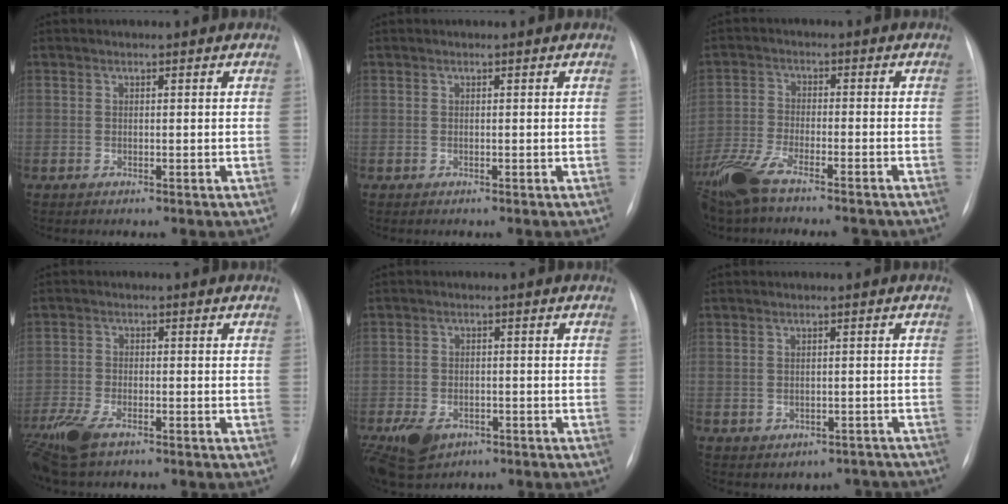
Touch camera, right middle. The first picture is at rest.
{"total": 0.0}
{"total": 12.7, "force": [-10.1, 2.7, 7.2], "torque": [-0.144, -0.016, -0.169]}
{"total": 8.3, "force": [-5.6, 3.0, 5.2], "torque": [-0.112, -0.018, -0.103]}
{"total": 8.0, "force": [-4.5, 5.4, 3.9], "torque": [-0.083, -0.003, -0.064]}
{"total": 4.4, "force": [-3.2, 3.0, 0.7], "torque": [0.001, 0.024, -0.032]}